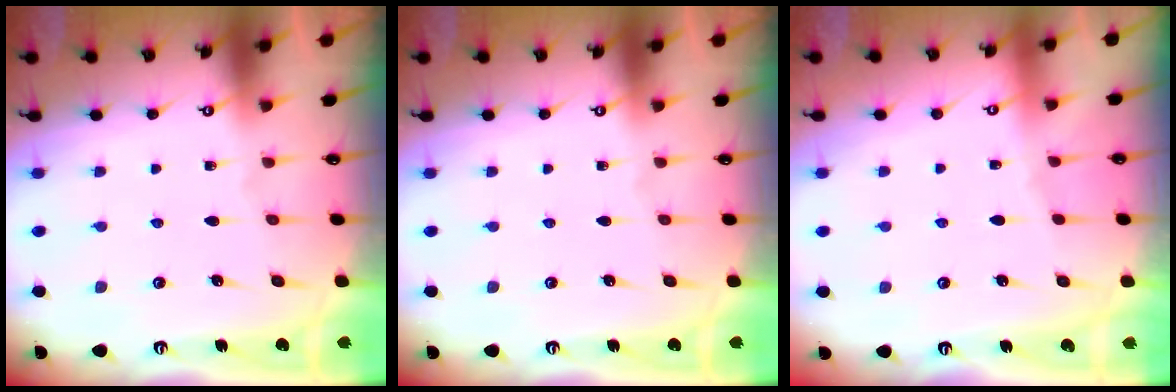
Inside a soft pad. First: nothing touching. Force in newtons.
{"total": 0.0}
{"total": 2.4, "press": 2.4, "slide": 0.4}